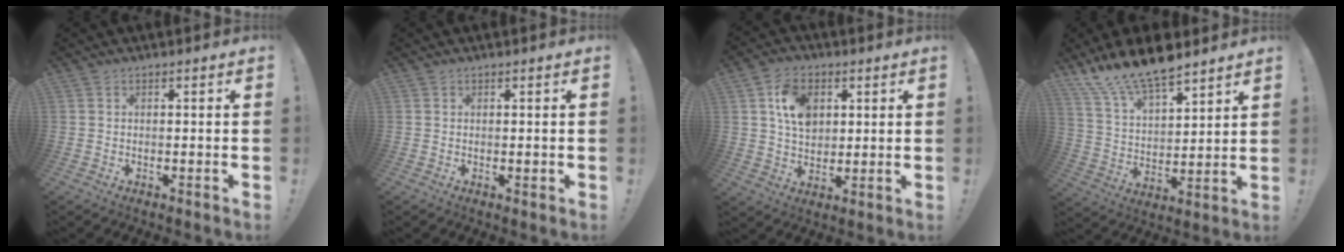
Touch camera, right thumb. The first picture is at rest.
{"total": 0.6, "force": [0.1, 0.3, 0.4], "torque": [-0.005, 0.000, 0.002]}
{"total": 11.3, "force": [4.0, 8.4, 6.5], "torque": [-0.100, -0.001, 0.078]}
{"total": 14.0, "force": [11.4, 4.7, 6.6], "torque": [-0.135, -0.084, 0.211]}